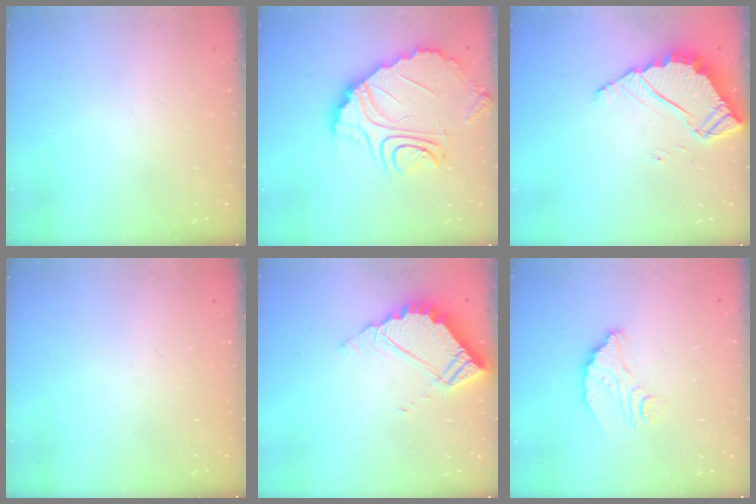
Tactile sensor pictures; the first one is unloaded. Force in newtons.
{"total": 13.6, "press": 13.6, "slide": 1.2}
{"total": 6.8, "press": 6.8, "slide": 0.1}
{"total": 0.0}
{"total": 5.1, "press": 5.1, "slide": 0.4}
{"total": 7.8, "press": 7.8, "slide": 0.6}